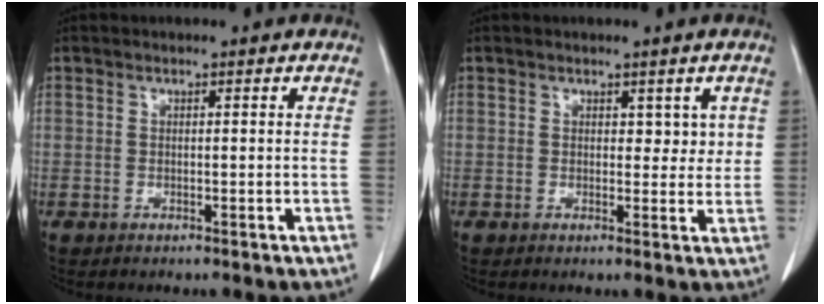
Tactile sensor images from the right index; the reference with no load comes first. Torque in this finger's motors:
{"motor_torque": [-0.21, -0.02, -0.05, -0.01]}